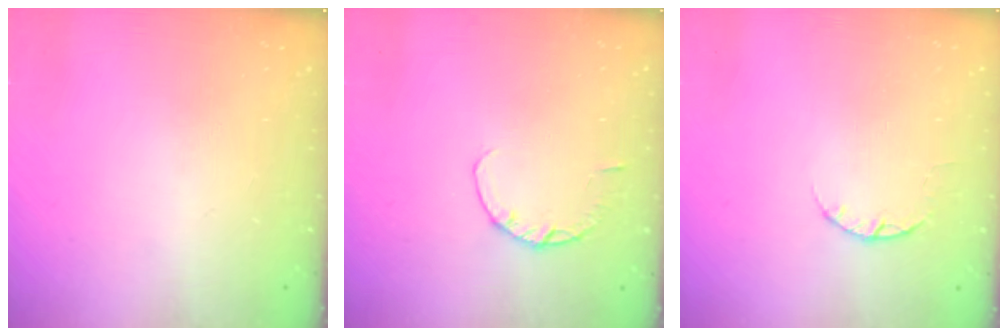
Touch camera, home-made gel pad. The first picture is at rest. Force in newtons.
{"total": 2.9, "press": 2.8, "slide": 0.4}
{"total": 2.4, "press": 2.4, "slide": 0.4}